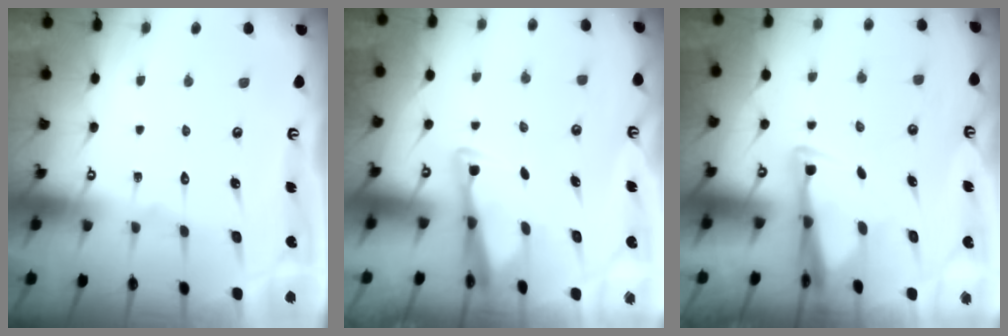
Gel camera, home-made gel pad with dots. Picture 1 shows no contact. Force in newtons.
{"total": 3.0, "press": 2.9, "slide": 0.4}
{"total": 3.0, "press": 2.8, "slide": 0.9}